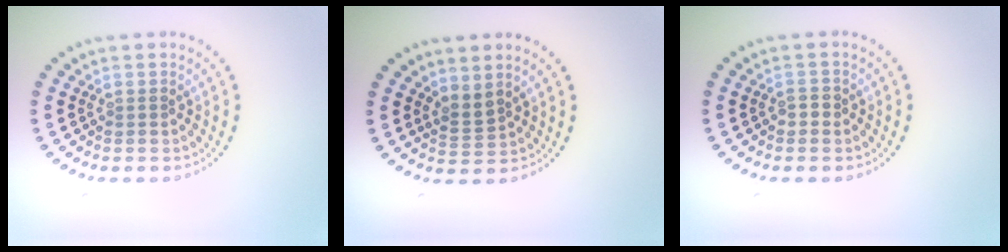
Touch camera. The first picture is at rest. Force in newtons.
{"total": 1.7, "press": 1.3, "slide": 1.2}
{"total": 1.0, "press": 0.9, "slide": 0.4}